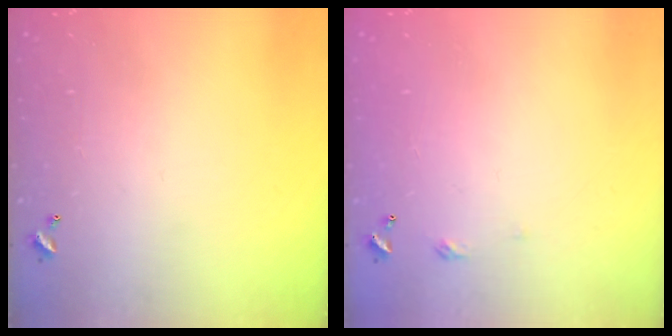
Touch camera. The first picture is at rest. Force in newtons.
{"total": 2.7, "press": 2.6, "slide": 0.4}